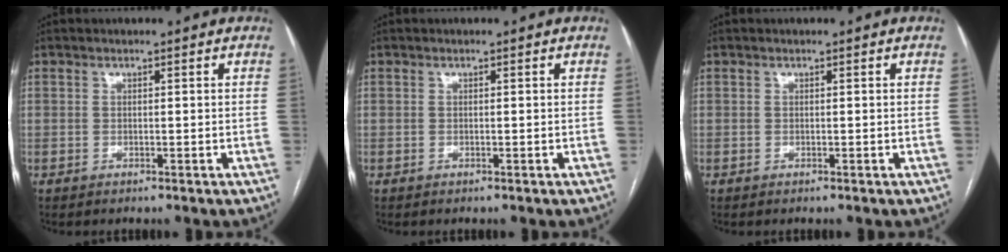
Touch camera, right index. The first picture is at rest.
{"total": 0.0}
{"total": 0.0}